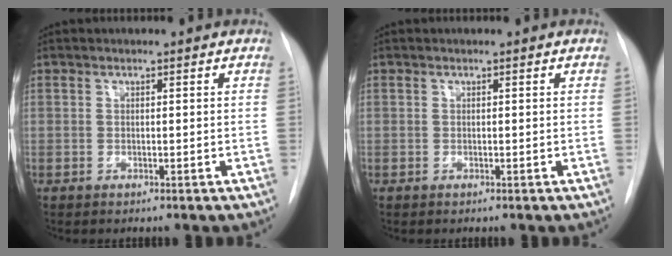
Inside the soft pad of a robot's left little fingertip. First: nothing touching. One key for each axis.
{"total": 0.0}